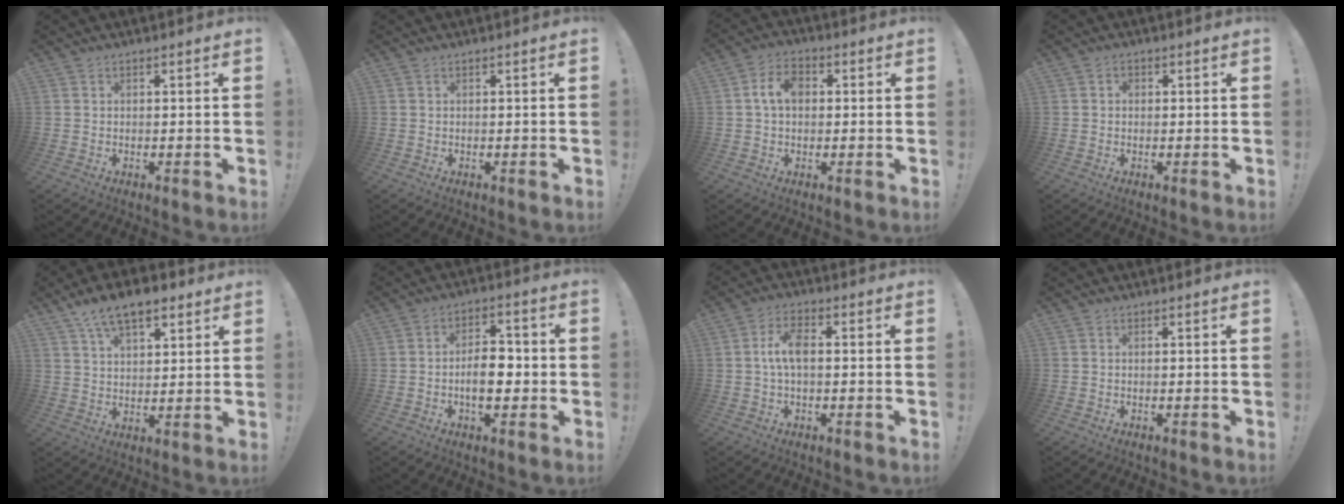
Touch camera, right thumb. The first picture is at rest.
{"total": 0.0}
{"total": 7.3, "force": [0.9, 4.9, 5.3], "torque": [-0.092, 0.017, 0.018]}
{"total": 1.2, "force": [0.0, 1.1, 0.5], "torque": [-0.010, 0.005, -0.002]}
{"total": 10.9, "force": [6.8, 5.1, 6.8], "torque": [-0.109, -0.020, 0.124]}
{"total": 8.8, "force": [-1.8, 5.2, 6.9], "torque": [-0.113, 0.012, -0.036]}
{"total": 6.7, "force": [0.1, 3.2, 5.9], "torque": [-0.126, 0.013, 0.003]}
{"total": 0.0}